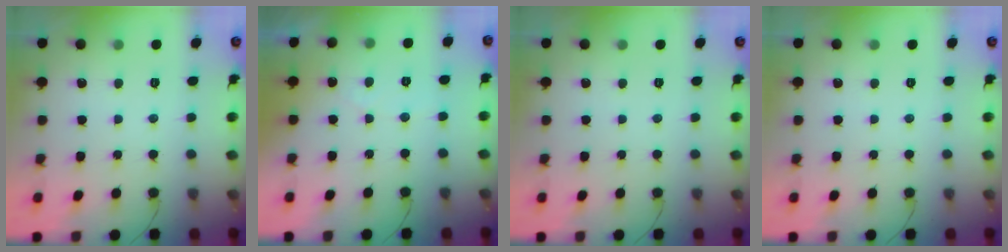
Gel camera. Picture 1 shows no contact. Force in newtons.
{"total": 2.2, "press": 2.2, "slide": 0.1}
{"total": 0.0}
{"total": 0.0}